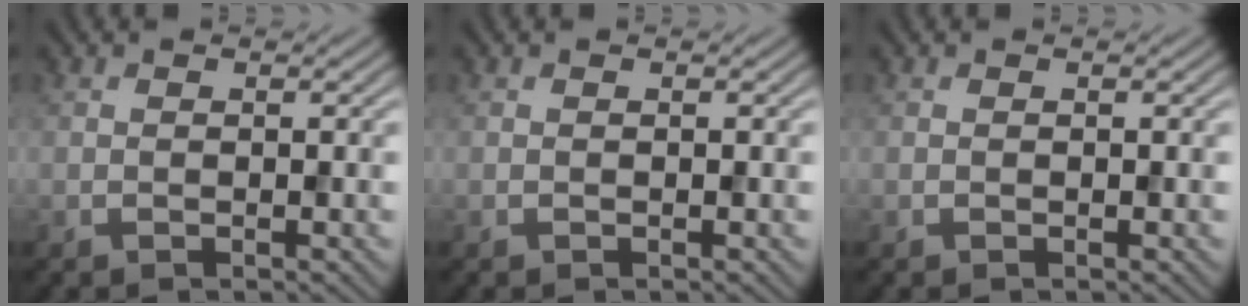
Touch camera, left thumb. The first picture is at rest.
{"total": 0.0}
{"total": 0.0}